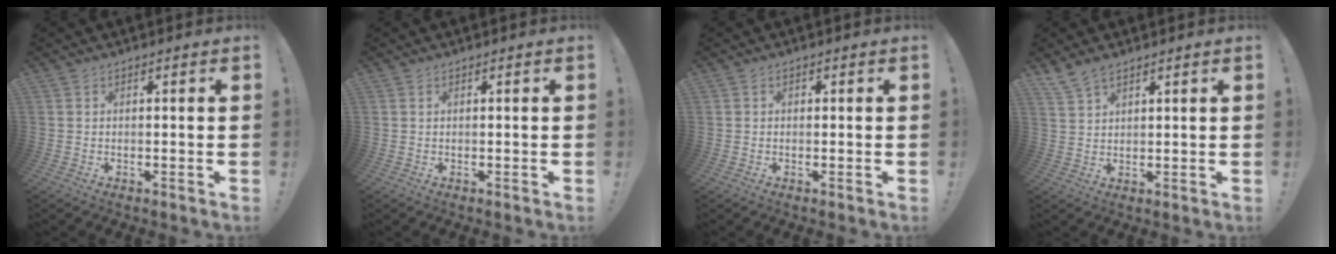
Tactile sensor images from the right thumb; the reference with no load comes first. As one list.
[{"total": 0.0}, {"total": 0.6, "force": [-0.1, 0.6, 0.1], "torque": [0.004, -0.001, -0.003]}, {"total": 4.8, "force": [4.1, 1.8, 1.9], "torque": [-0.036, -0.022, 0.079]}]